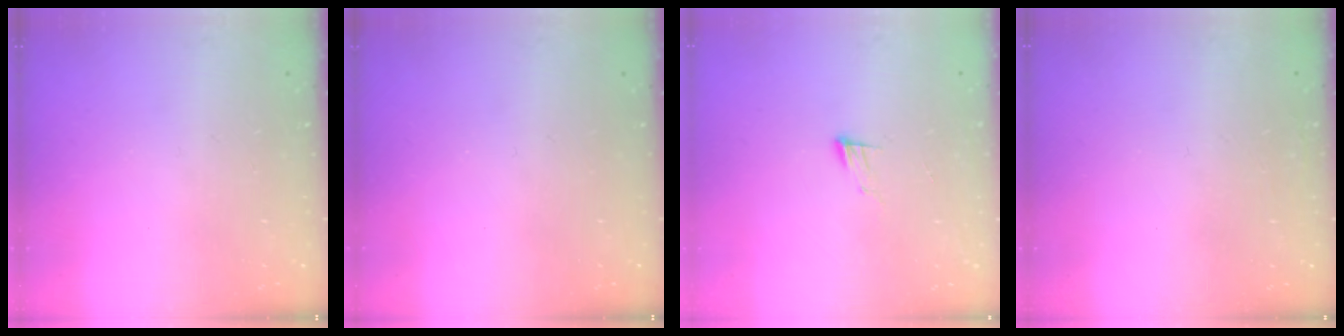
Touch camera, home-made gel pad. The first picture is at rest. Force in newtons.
{"total": 0.0}
{"total": 5.1, "press": 5.1, "slide": 0.5}
{"total": 1.6, "press": 1.6, "slide": 0.1}